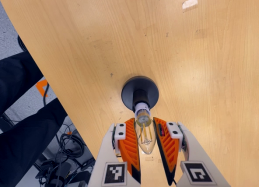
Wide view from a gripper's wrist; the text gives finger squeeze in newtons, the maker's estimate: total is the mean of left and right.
{"total": 13.4, "left": 12.9, "right": 13.9}